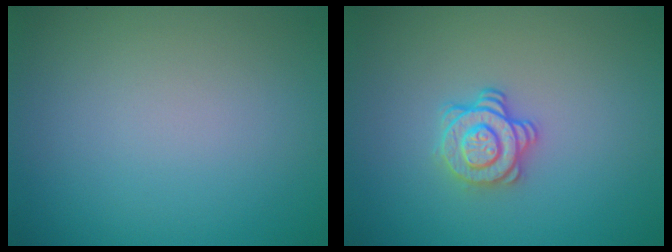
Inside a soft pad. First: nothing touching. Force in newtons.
{"total": 2.9, "press": 2.5, "slide": 1.4}